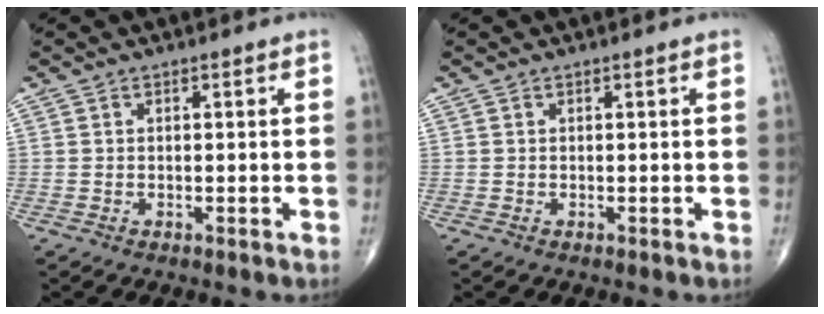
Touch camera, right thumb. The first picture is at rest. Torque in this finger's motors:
{"motor_torque": [0.26, 0.26, 0.00, 0.00, 0.00]}